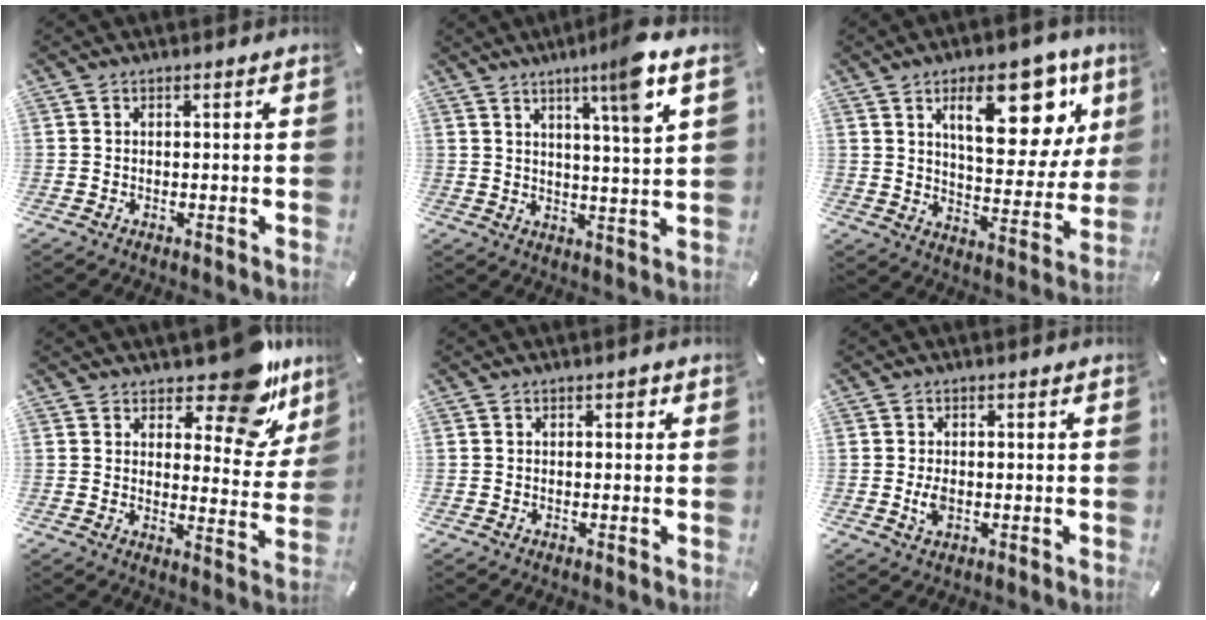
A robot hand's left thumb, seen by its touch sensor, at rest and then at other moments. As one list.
[{"total": 9.5, "force": [5.6, 0.0, 7.6], "torque": [-0.113, -0.035, 0.083]}, {"total": 20.8, "force": [10.6, 9.7, 15.1], "torque": [-0.199, -0.051, 0.168]}, {"total": 15.2, "force": [10.9, 6.7, 8.3], "torque": [-0.093, -0.088, 0.184]}, {"total": 1.1, "force": [0.2, 0.7, 0.8], "torque": [-0.008, 0.003, 0.000]}, {"total": 3.0, "force": [-0.3, 1.8, 2.4], "torque": [-0.057, -0.004, -0.009]}]